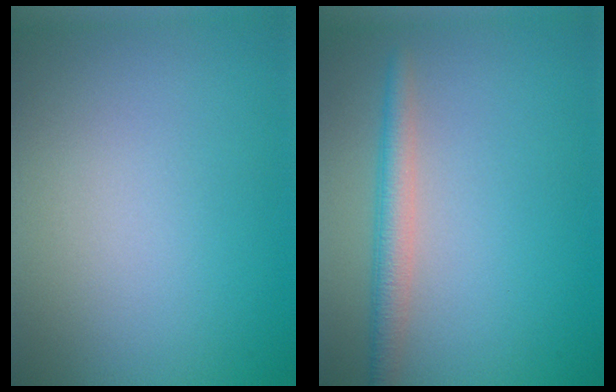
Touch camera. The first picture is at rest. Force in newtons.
{"total": 2.7, "press": 2.7, "slide": 0.2}